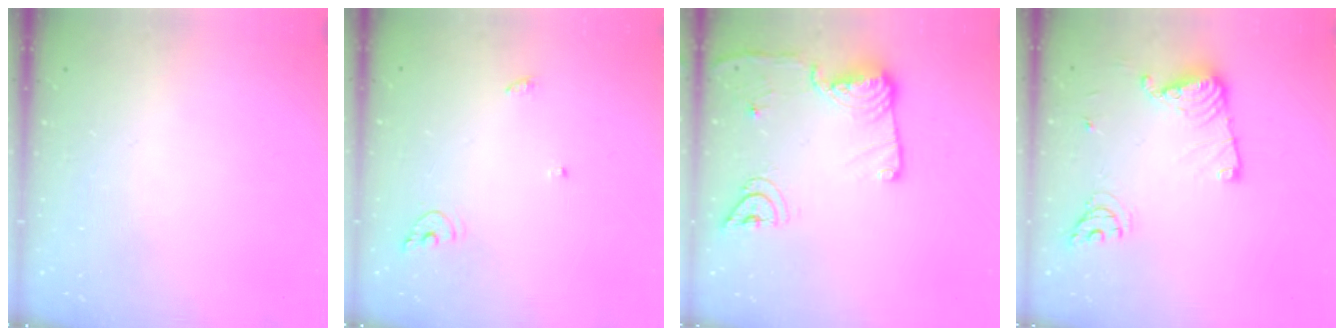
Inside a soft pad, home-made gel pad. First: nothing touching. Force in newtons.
{"total": 6.1, "press": 6.1, "slide": 0.6}
{"total": 15.4, "press": 15.3, "slide": 1.9}
{"total": 13.5, "press": 13.4, "slide": 1.2}